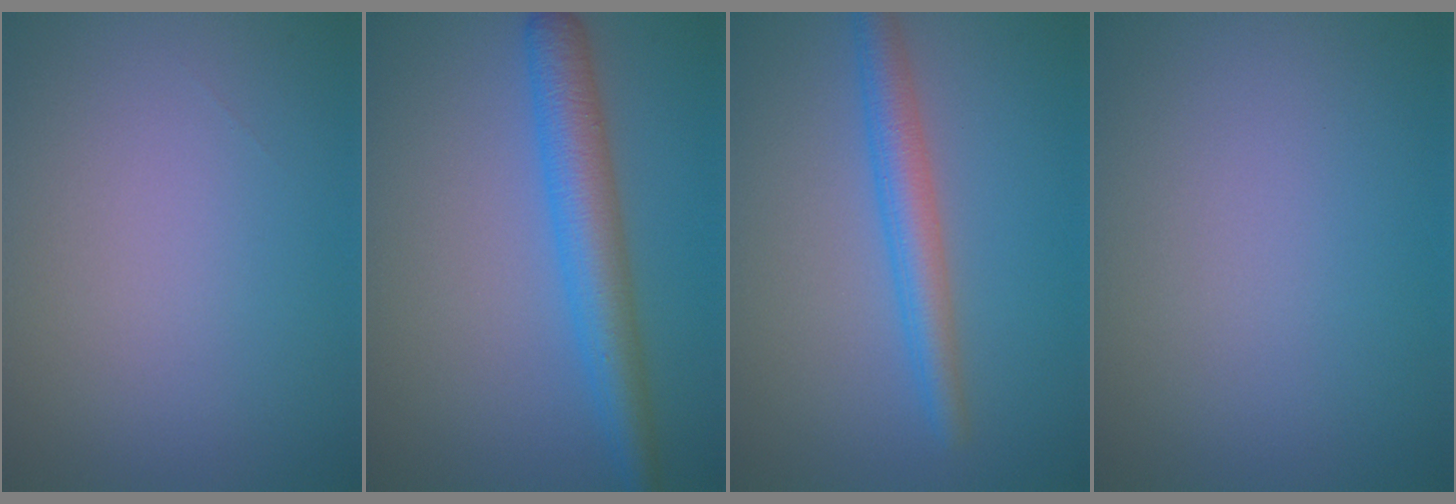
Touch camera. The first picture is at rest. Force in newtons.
{"total": 5.0, "press": 5.0, "slide": 0.2}
{"total": 3.5, "press": 3.5, "slide": 0.1}
{"total": 0.0}